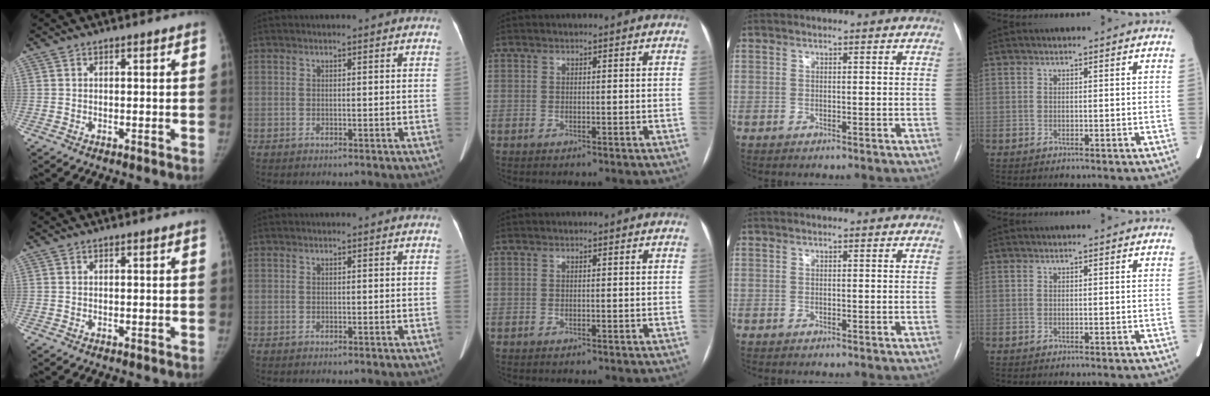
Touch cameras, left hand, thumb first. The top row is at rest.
{}